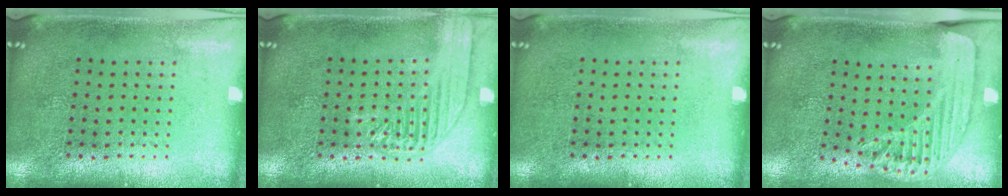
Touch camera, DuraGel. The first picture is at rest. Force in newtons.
{"total": 2.8, "press": 2.8, "slide": 0.4}
{"total": 0.0}
{"total": 1.5, "press": 1.5, "slide": 0.3}